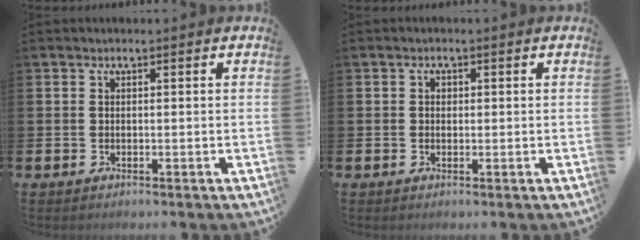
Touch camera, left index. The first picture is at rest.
{"total": 0.9, "force": [0.1, 0.8, 0.4], "torque": [0.003, 0.003, -0.003]}